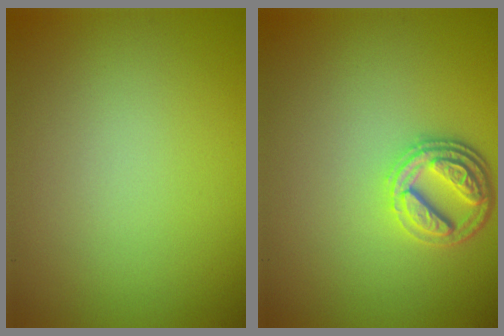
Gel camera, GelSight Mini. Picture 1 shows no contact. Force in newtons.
{"total": 3.9, "press": 3.1, "slide": 2.4}